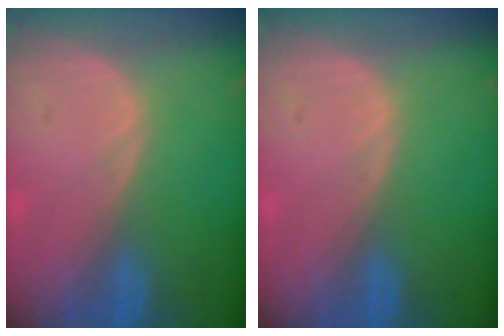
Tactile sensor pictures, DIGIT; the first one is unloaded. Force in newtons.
{"total": 0.0}